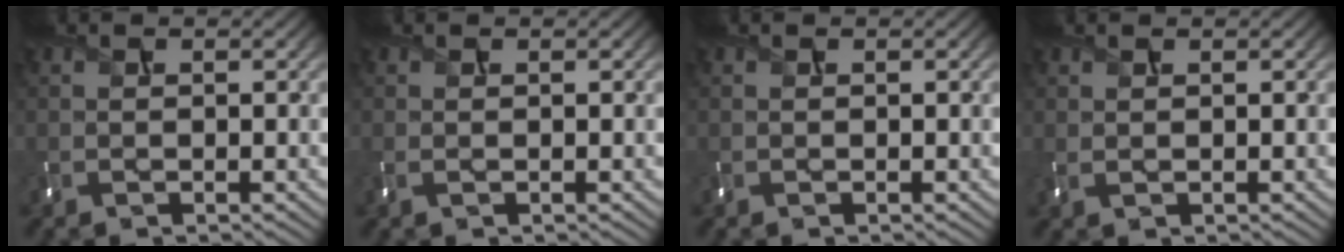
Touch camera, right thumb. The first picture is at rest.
{"total": 0.8, "force": [0.0, 0.4, 0.7], "torque": [-0.022, -0.001, -0.001]}
{"total": 0.0}
{"total": 1.0, "force": [0.6, 0.4, 0.7], "torque": [-0.021, 0.002, 0.014]}